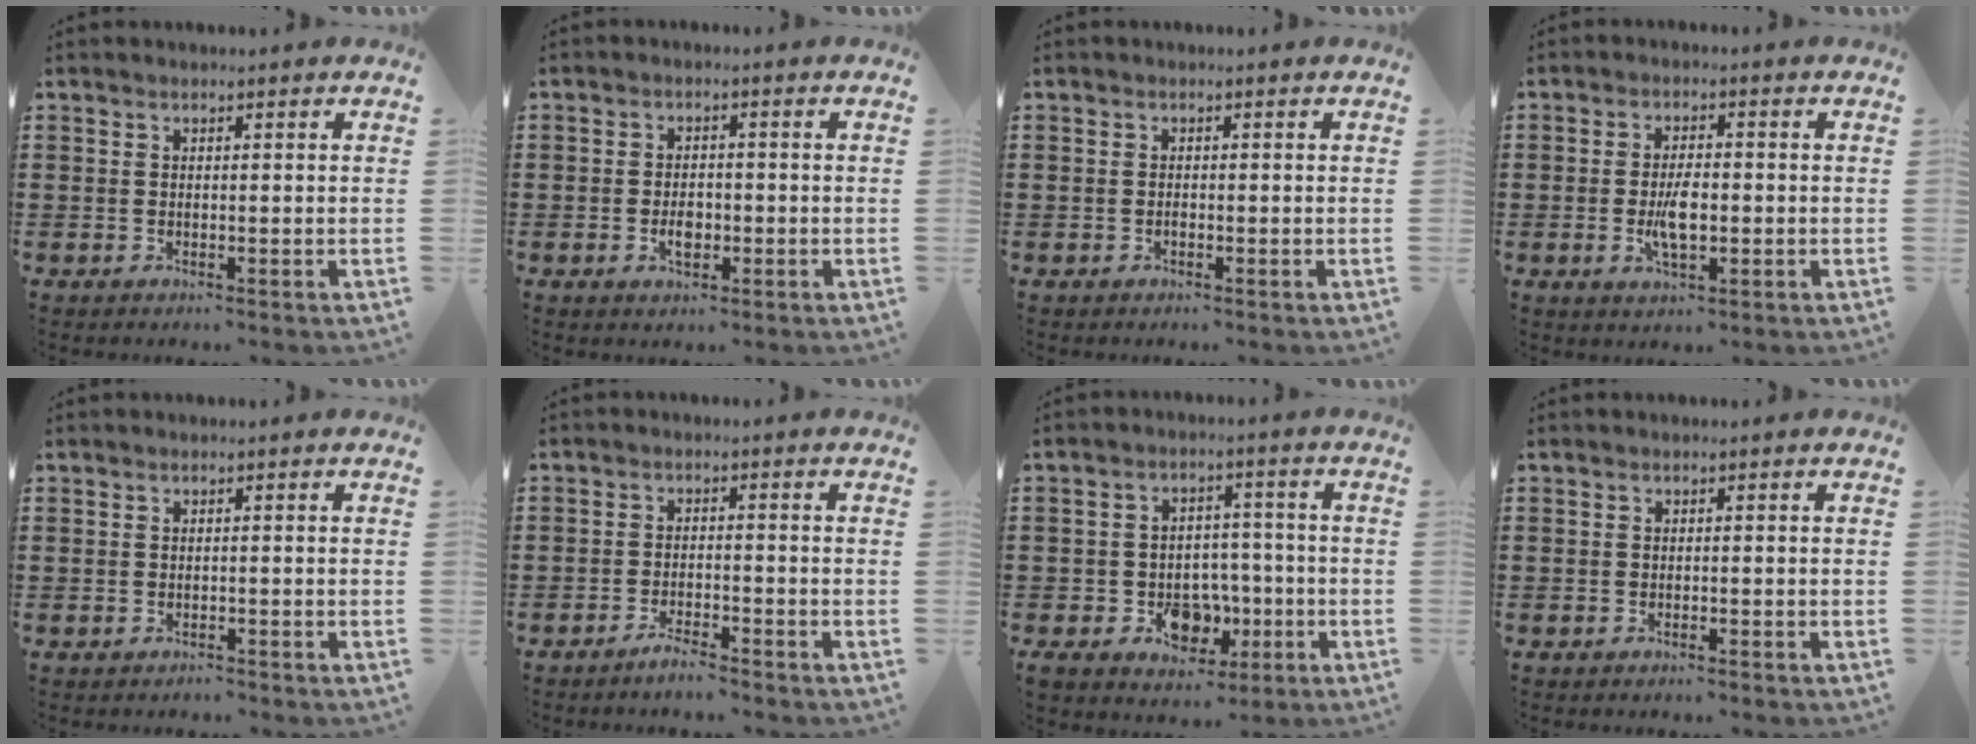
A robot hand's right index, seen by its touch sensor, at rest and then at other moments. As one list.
[{"total": 2.9, "force": [-0.8, 1.6, 2.3], "torque": [-0.035, -0.002, -0.016]}, {"total": 0.6, "force": [-0.4, 0.3, 0.3], "torque": [-0.005, 0.000, -0.008]}, {"total": 5.0, "force": [-0.9, 2.0, 4.6], "torque": [-0.093, -0.003, -0.018]}, {"total": 0.8, "force": [-0.8, 0.2, -0.2], "torque": [0.003, 0.002, -0.019]}, {"total": 4.3, "force": [-4.1, -0.1, 1.2], "torque": [-0.031, -0.002, -0.082]}, {"total": 6.7, "force": [-2.5, 5.3, 3.3], "torque": [-0.056, 0.015, -0.040]}, {"total": 0.5, "force": [-0.5, -0.1, 0.2], "torque": [-0.005, -0.005, -0.009]}]